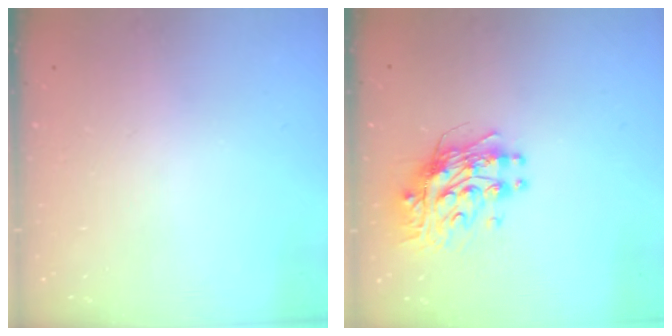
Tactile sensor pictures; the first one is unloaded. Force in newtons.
{"total": 10.1, "press": 10.1, "slide": 0.8}